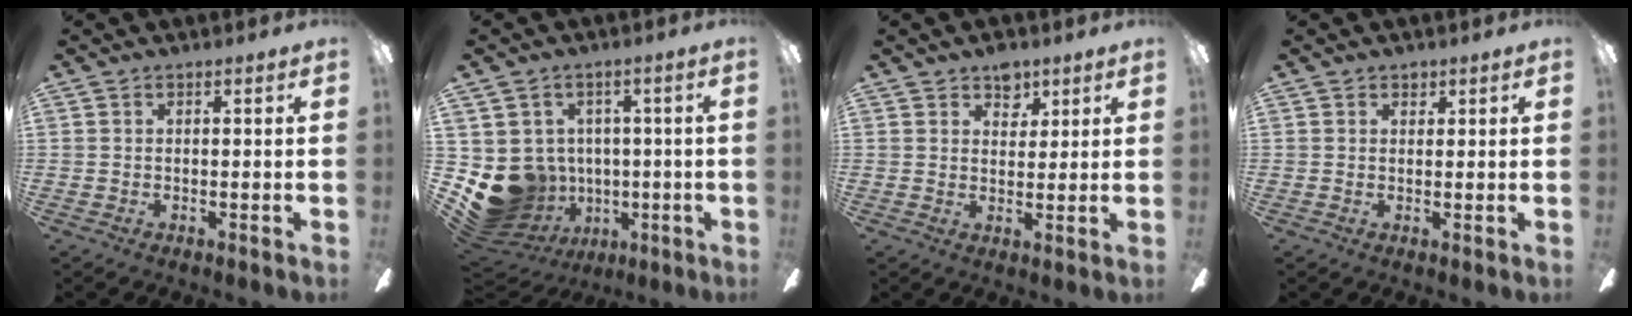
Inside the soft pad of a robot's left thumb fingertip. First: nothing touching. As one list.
[{"total": 12.6, "force": [-2.8, 11.6, 4.1], "torque": [-0.106, -0.002, -0.030]}, {"total": 5.7, "force": [3.9, 3.5, 2.1], "torque": [-0.013, -0.016, 0.066]}, {"total": 1.4, "force": [1.0, 0.9, 0.3], "torque": [0.001, -0.001, 0.017]}]